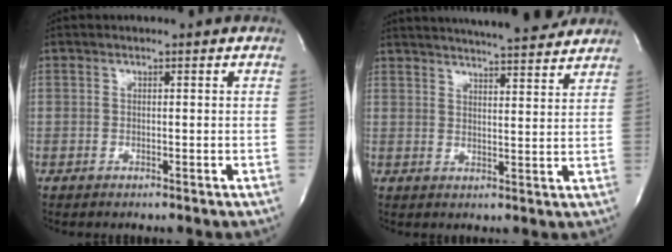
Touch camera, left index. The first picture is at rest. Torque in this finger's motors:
{"motor_torque": [0.91, -1.23, 0.60, 0.13]}